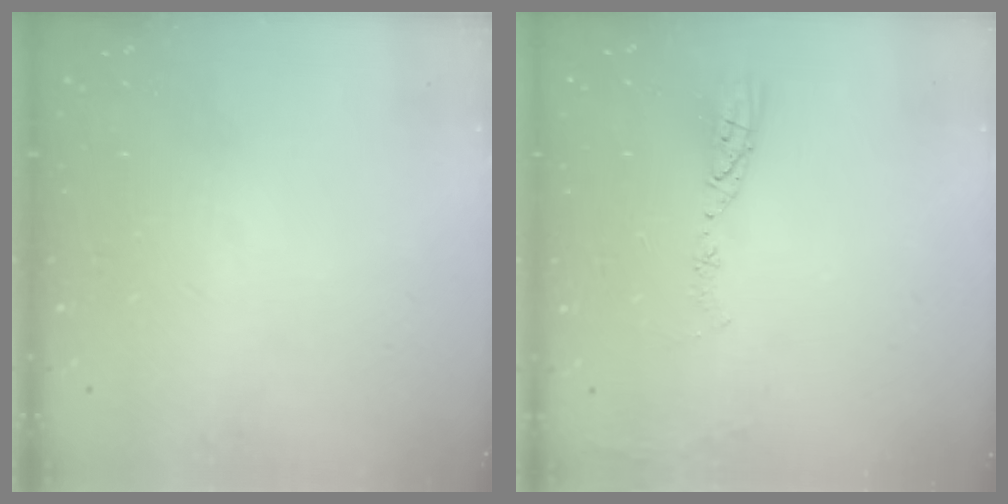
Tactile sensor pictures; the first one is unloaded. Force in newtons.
{"total": 5.9, "press": 5.8, "slide": 0.7}